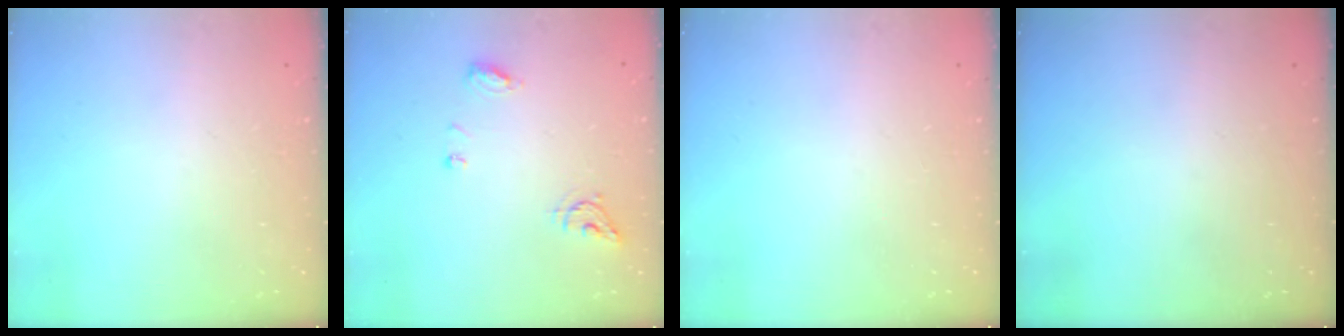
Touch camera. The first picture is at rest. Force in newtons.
{"total": 6.8, "press": 6.7, "slide": 0.7}
{"total": 0.0}
{"total": 0.0}